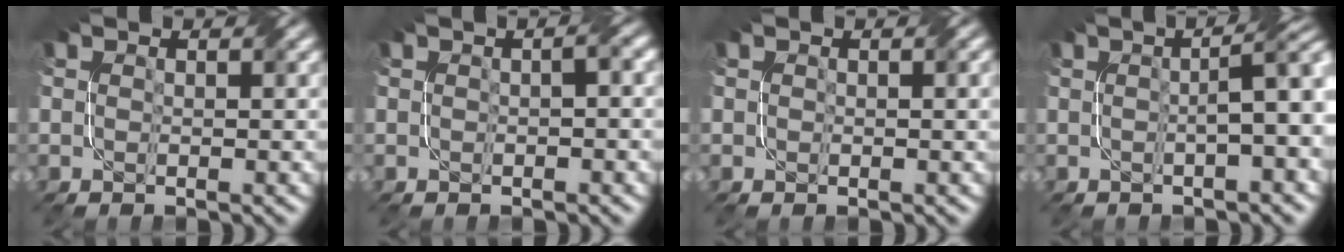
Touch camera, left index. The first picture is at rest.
{"total": 1.5, "force": [0.2, 0.2, 1.5], "torque": [-0.024, 0.007, -0.001]}
{"total": 1.1, "force": [0.5, 0.5, 0.8], "torque": [-0.010, 0.001, 0.008]}
{"total": 5.5, "force": [0.3, 1.4, 5.3], "torque": [-0.054, 0.018, 0.005]}